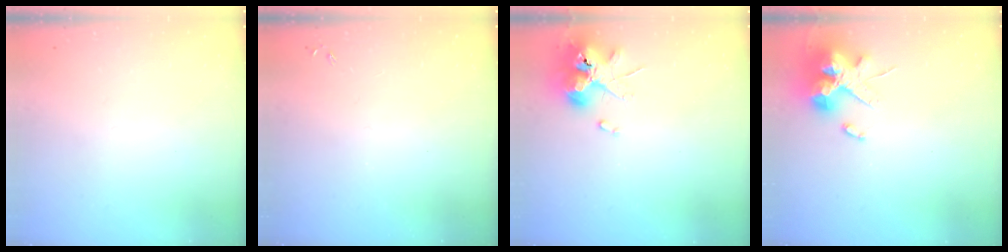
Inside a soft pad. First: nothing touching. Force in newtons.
{"total": 0.0}
{"total": 11.9, "press": 11.8, "slide": 1.6}
{"total": 15.3, "press": 15.1, "slide": 2.1}